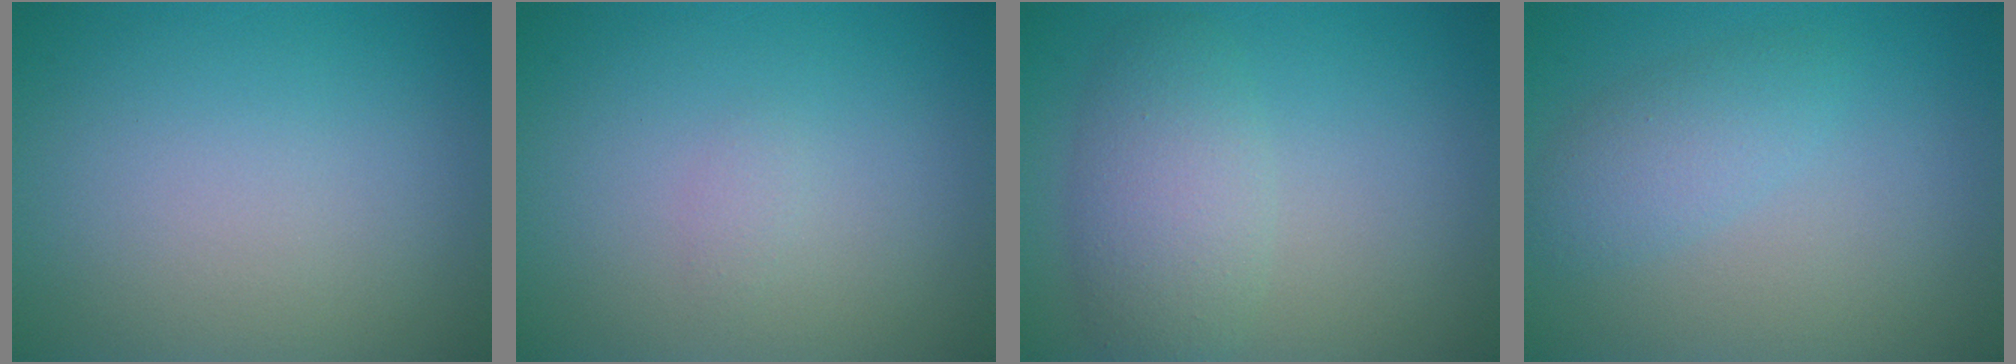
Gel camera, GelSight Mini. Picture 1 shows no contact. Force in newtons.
{"total": 0.6, "press": 0.6, "slide": 0.1}
{"total": 4.1, "press": 4.1, "slide": 0.4}
{"total": 2.5, "press": 2.5, "slide": 0.0}